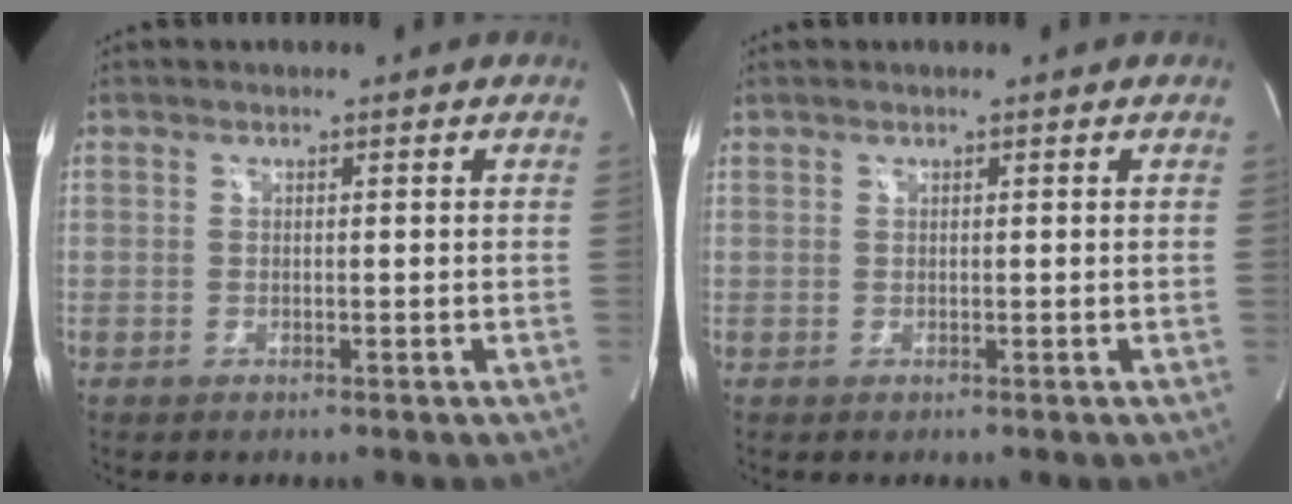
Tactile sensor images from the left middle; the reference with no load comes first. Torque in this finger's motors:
{"motor_torque": [-0.02, -0.43, 0.13, 0.09]}